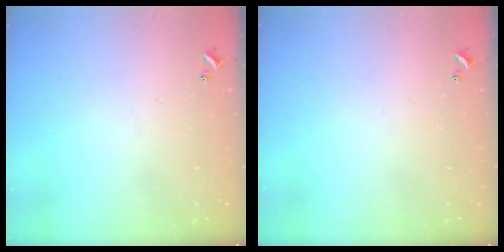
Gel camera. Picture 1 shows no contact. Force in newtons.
{"total": 0.0}